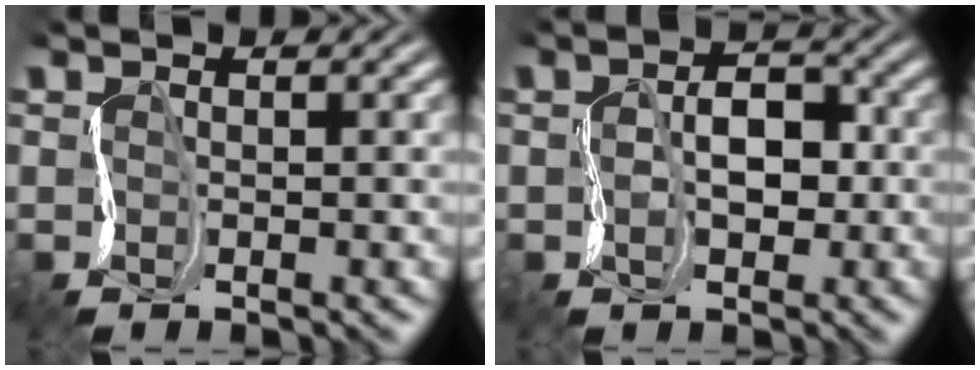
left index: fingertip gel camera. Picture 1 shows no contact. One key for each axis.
{"total": 2.1, "fx": 0.1, "fy": 1.5, "fz": 1.4, "tx": -0.034, "ty": 0.013, "tz": 0.003}